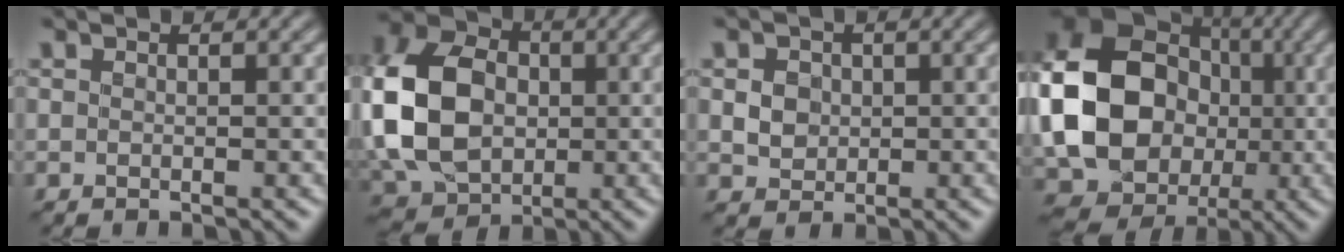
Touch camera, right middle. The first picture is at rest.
{"total": 12.8, "force": [-0.3, 9.6, 8.5], "torque": [-0.202, 0.012, -0.019]}
{"total": 2.1, "force": [0.2, 1.8, 1.0], "torque": [-0.020, -0.004, 0.005]}
{"total": 15.9, "force": [-0.5, 13.2, 8.9], "torque": [-0.186, 0.001, -0.019]}